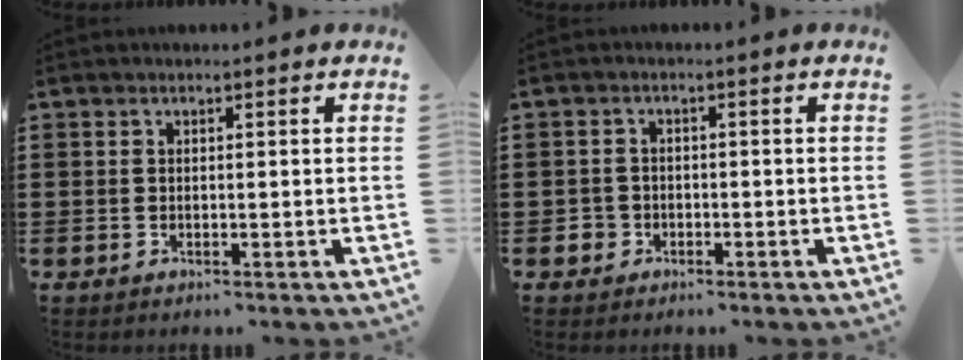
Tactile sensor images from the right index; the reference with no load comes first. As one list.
[{"total": 2.2, "force": [-1.2, 1.8, 0.2], "torque": [-0.011, 0.003, -0.028]}]